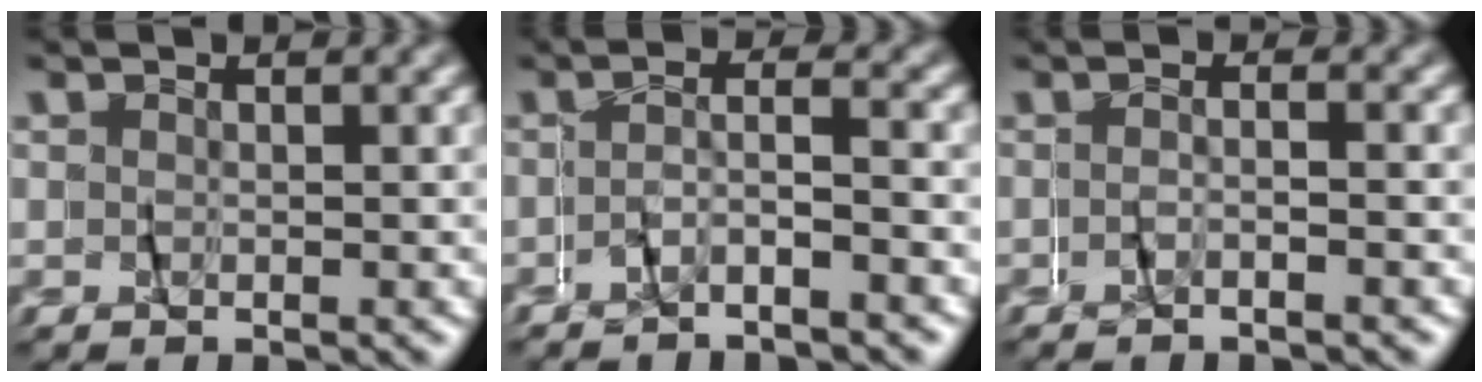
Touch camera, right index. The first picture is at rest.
{"total": 3.8, "force": [-3.5, -1.3, 0.2], "torque": [0.003, 0.005, -0.067]}
{"total": 2.4, "force": [-2.1, -1.2, -0.2], "torque": [0.006, 0.011, -0.044]}